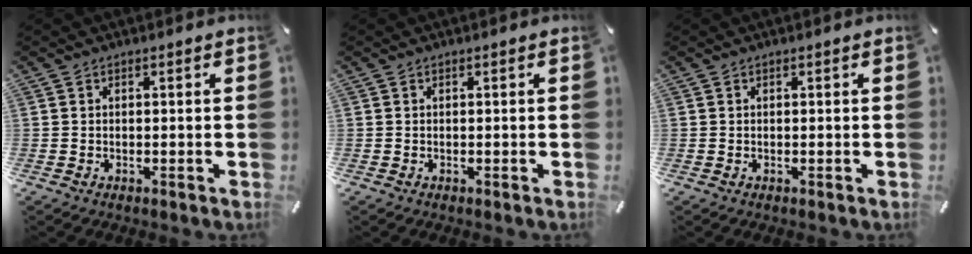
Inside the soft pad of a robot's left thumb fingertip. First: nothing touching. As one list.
[{"total": 0.0}, {"total": 0.0}]